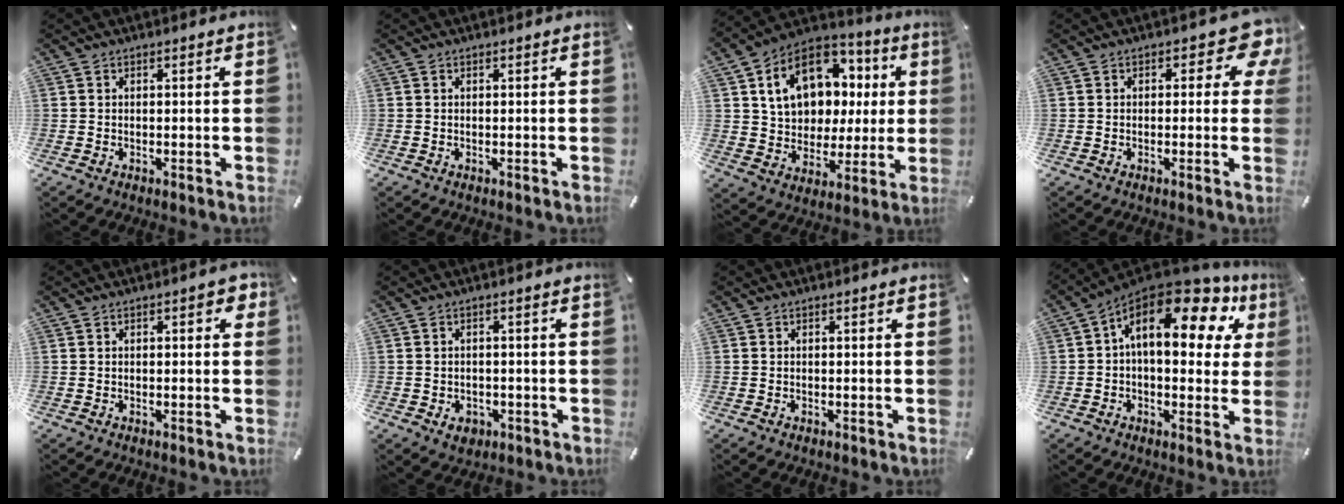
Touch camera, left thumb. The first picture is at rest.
{"total": 0.0}
{"total": 16.4, "force": [5.7, 12.6, 8.8], "torque": [-0.161, -0.018, 0.111]}
{"total": 7.3, "force": [2.3, 3.9, 5.7], "torque": [-0.064, -0.009, 0.034]}
{"total": 2.9, "force": [0.5, 1.3, 2.5], "torque": [-0.034, 0.002, 0.004]}
{"total": 3.4, "force": [-1.4, 2.8, 1.3], "torque": [-0.012, 0.003, -0.025]}
{"total": 0.0}
{"total": 19.5, "force": [7.1, 9.7, 15.3], "torque": [-0.237, -0.039, 0.112]}